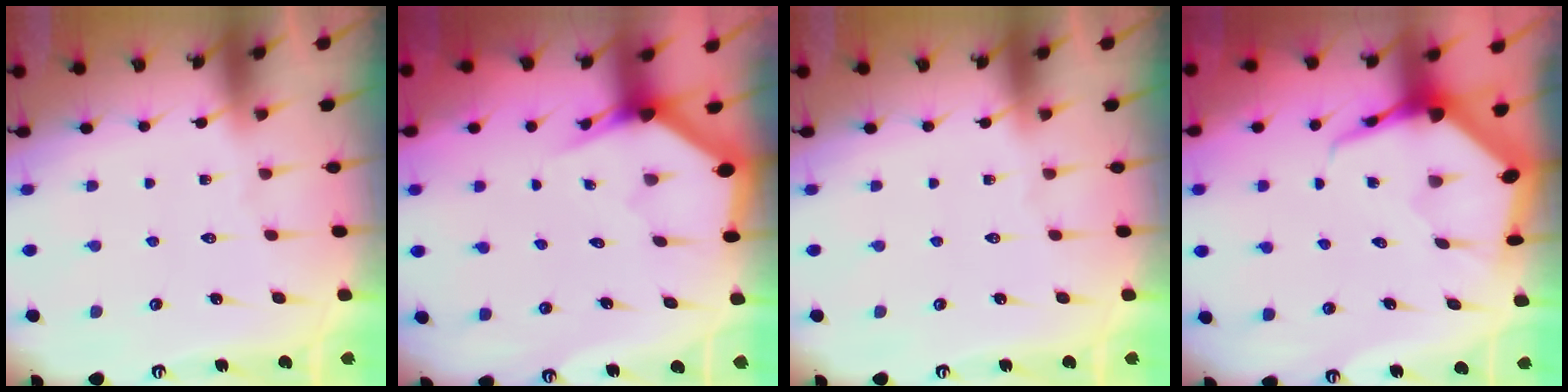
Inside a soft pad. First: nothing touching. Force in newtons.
{"total": 2.7, "press": 2.7, "slide": 0.1}
{"total": 0.0}
{"total": 6.1, "press": 6.1, "slide": 0.5}